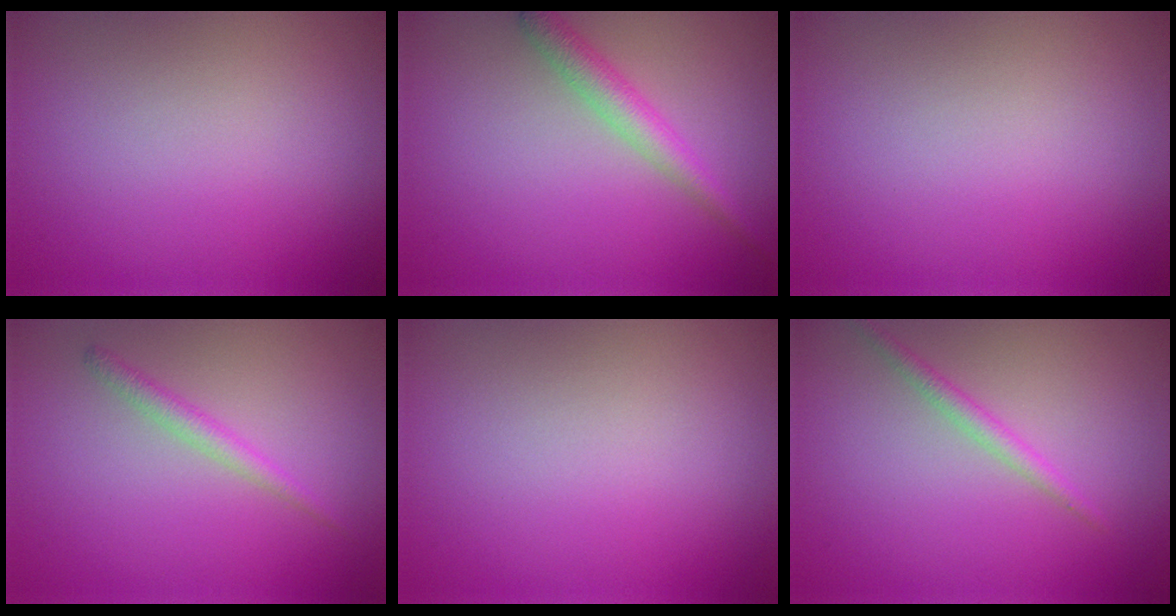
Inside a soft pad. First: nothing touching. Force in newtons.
{"total": 2.5, "press": 2.5, "slide": 0.1}
{"total": 0.0}
{"total": 1.4, "press": 1.4, "slide": 0.1}
{"total": 0.0}
{"total": 1.5, "press": 1.5, "slide": 0.0}